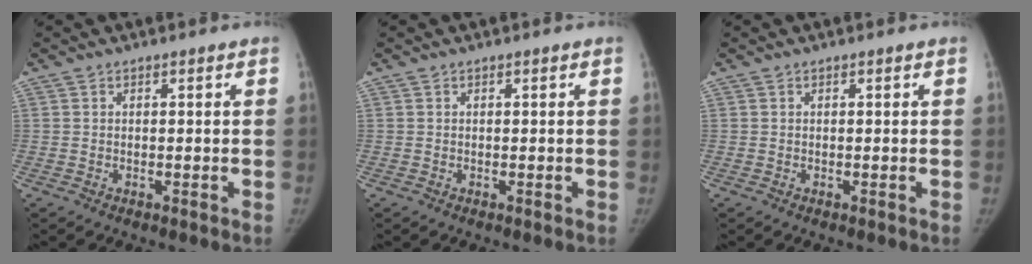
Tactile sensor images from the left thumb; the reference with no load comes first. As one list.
[{"total": 0.0}, {"total": 0.0}]